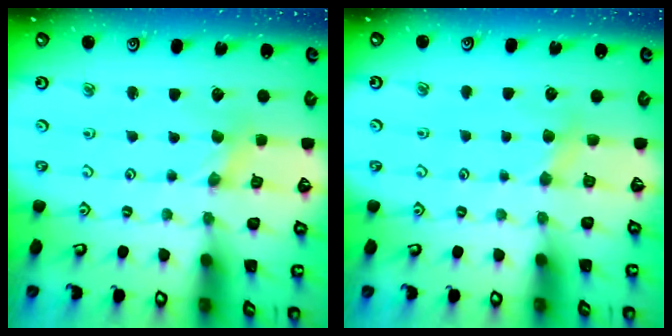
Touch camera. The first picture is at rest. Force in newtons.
{"total": 2.9, "press": 2.9, "slide": 0.5}